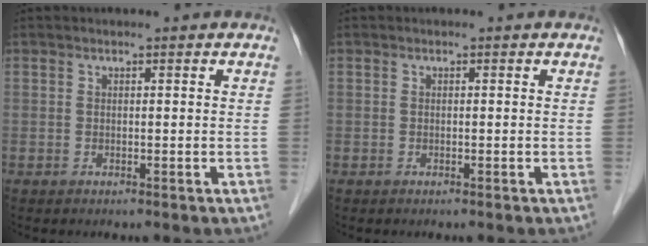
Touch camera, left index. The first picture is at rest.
{"total": 0.0}